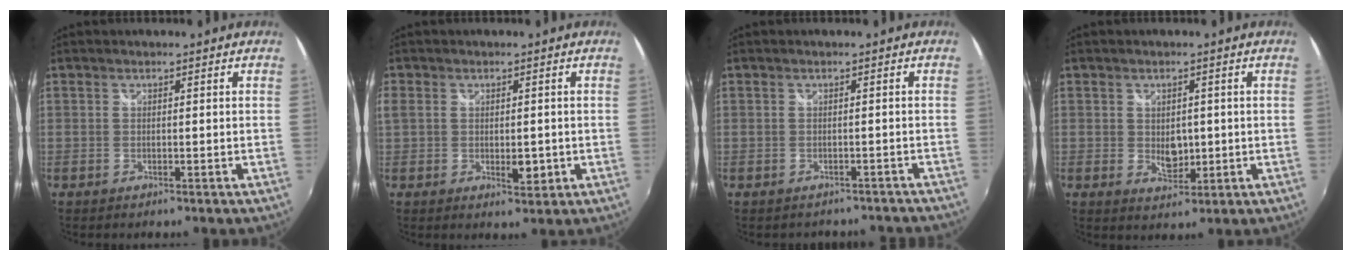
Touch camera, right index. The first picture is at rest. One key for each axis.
{"total": 6.2, "fx": -0.3, "fy": 3.9, "fz": 4.8, "tx": -0.092, "ty": -0.008, "tz": -0.004}
{"total": 7.0, "fx": -6.3, "fy": 2.4, "fz": 1.8, "tx": -0.032, "ty": -0.013, "tz": -0.068}
{"total": 3.9, "fx": 0.0, "fy": 2.9, "fz": 2.7, "tx": -0.039, "ty": -0.006, "tz": 0.003}